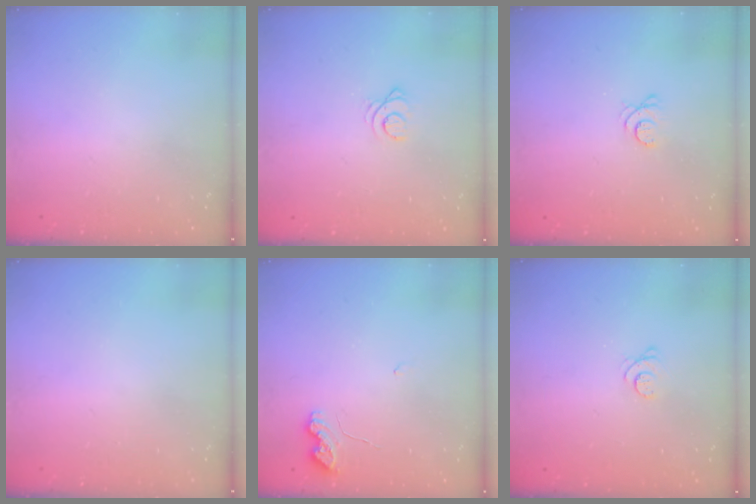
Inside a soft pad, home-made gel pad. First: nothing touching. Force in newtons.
{"total": 2.4, "press": 2.4, "slide": 0.2}
{"total": 3.3, "press": 3.3, "slide": 0.5}
{"total": 0.0}
{"total": 5.4, "press": 5.4, "slide": 0.9}
{"total": 2.8, "press": 2.8, "slide": 0.4}